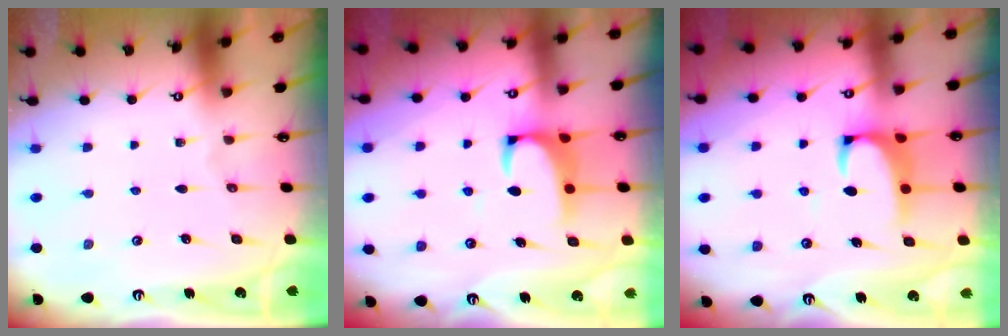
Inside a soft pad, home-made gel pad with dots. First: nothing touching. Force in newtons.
{"total": 2.2, "press": 2.0, "slide": 0.9}
{"total": 2.1, "press": 1.8, "slide": 0.9}